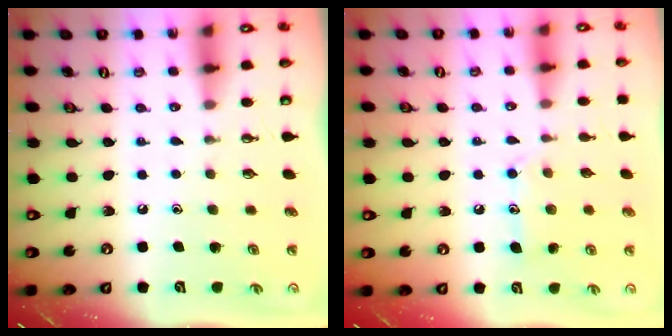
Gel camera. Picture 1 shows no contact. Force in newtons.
{"total": 9.6, "press": 9.6, "slide": 0.5}